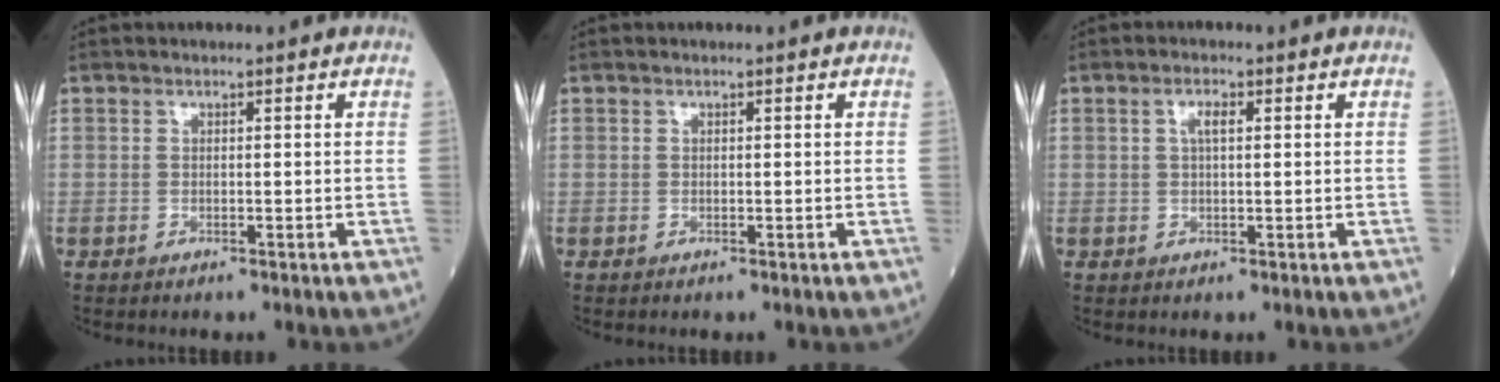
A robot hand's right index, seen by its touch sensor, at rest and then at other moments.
{"total": 0.0}
{"total": 2.1, "force": [0.6, 0.6, 1.9], "torque": [-0.040, 0.004, 0.011]}